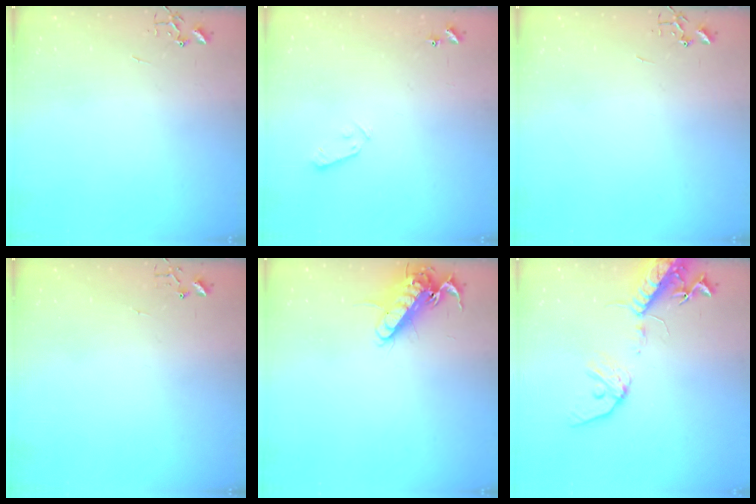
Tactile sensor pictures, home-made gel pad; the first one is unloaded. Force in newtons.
{"total": 4.1, "press": 4.1, "slide": 0.6}
{"total": 0.0}
{"total": 3.6, "press": 3.6, "slide": 0.4}
{"total": 13.8, "press": 13.7, "slide": 2.0}
{"total": 16.6, "press": 16.2, "slide": 3.5}